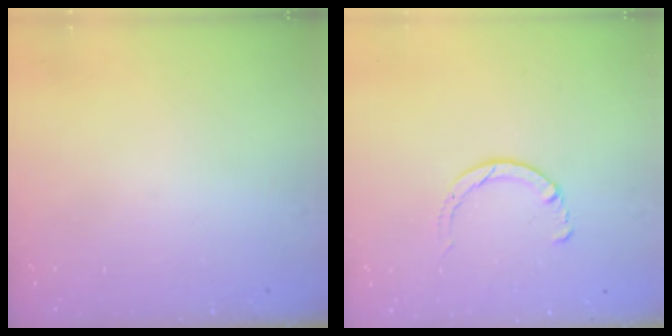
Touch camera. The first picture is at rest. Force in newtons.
{"total": 2.9, "press": 2.8, "slide": 0.4}